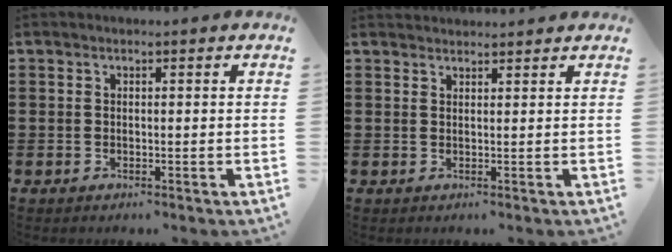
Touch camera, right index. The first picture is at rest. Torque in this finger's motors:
{"motor_torque": [-0.30, 1.25, 0.10, 0.03]}